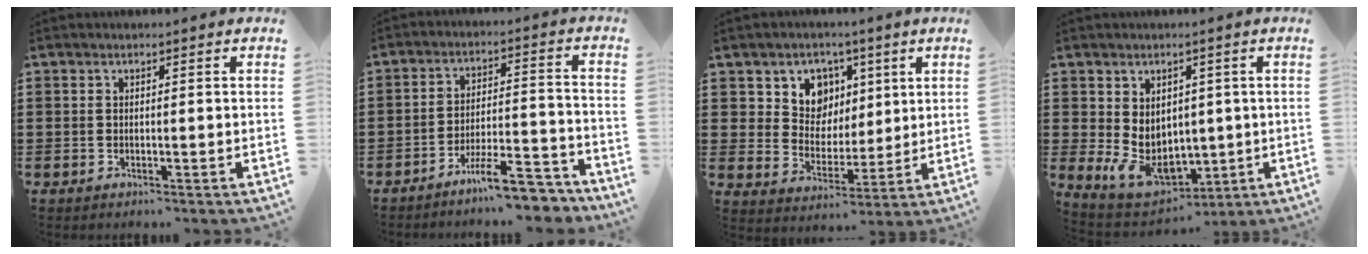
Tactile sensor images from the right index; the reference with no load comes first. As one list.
[{"total": 9.3, "force": [-7.8, 1.1, 4.9], "torque": [-0.074, 0.019, -0.144]}, {"total": 7.4, "force": [3.8, 6.2, 1.6], "torque": [-0.058, -0.005, 0.067]}, {"total": 7.0, "force": [0.3, 5.9, 3.8], "torque": [-0.078, 0.003, 0.010]}]